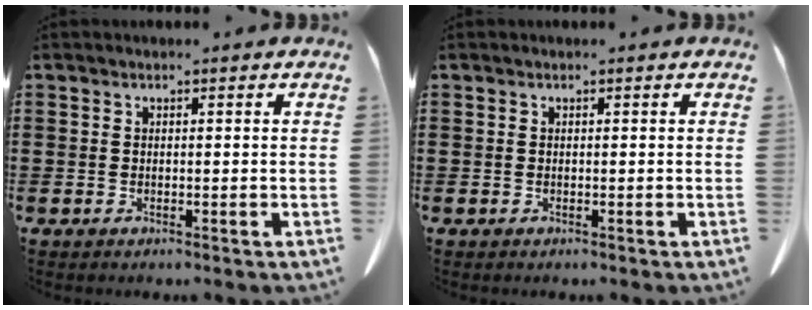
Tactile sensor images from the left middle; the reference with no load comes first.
{"total": 0.0}